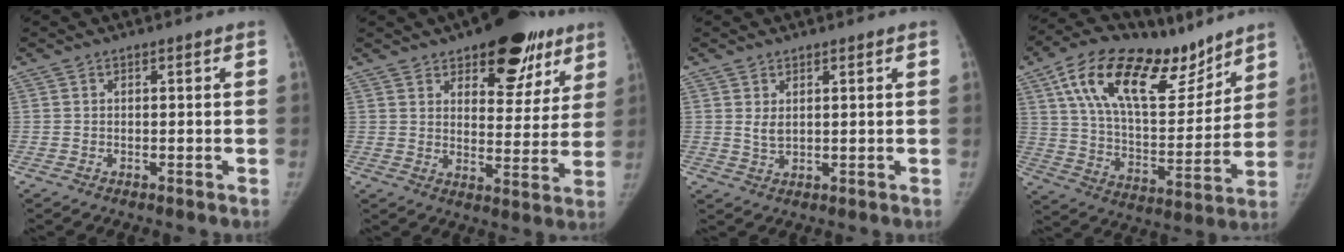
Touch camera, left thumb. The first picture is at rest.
{"total": 16.8, "force": [9.9, 8.6, 10.5], "torque": [-0.067, -0.037, 0.134]}
{"total": 2.4, "force": [0.8, 1.5, 1.7], "torque": [-0.022, -0.008, 0.020]}
{"total": 24.5, "force": [15.1, 11.0, 15.9], "torque": [-0.222, -0.042, 0.258]}